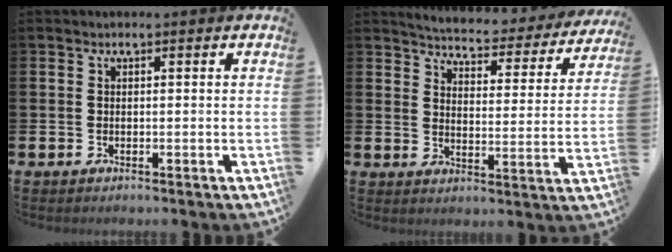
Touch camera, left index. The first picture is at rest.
{"total": 4.5, "force": [4.4, 0.5, 0.7], "torque": [-0.030, -0.044, 0.068]}